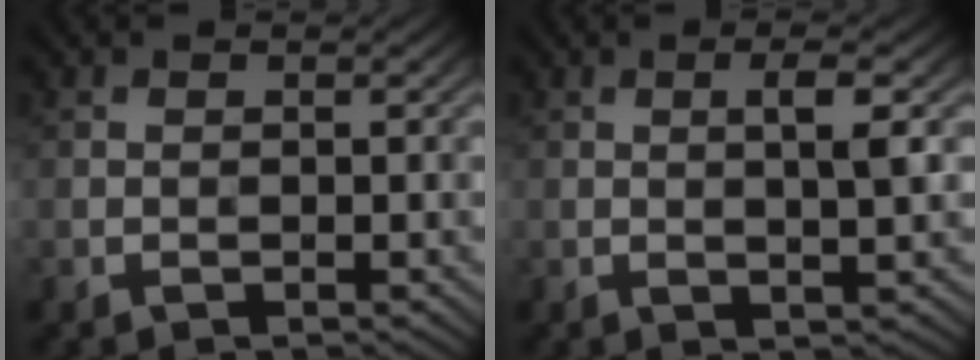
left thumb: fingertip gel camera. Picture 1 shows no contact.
{"total": 3.1, "force": [1.1, 0.1, 2.9], "torque": [-0.045, 0.008, 0.014]}